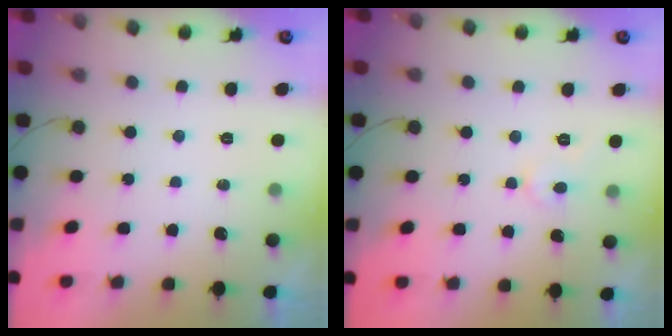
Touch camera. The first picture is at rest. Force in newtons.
{"total": 3.6, "press": 3.6, "slide": 0.3}